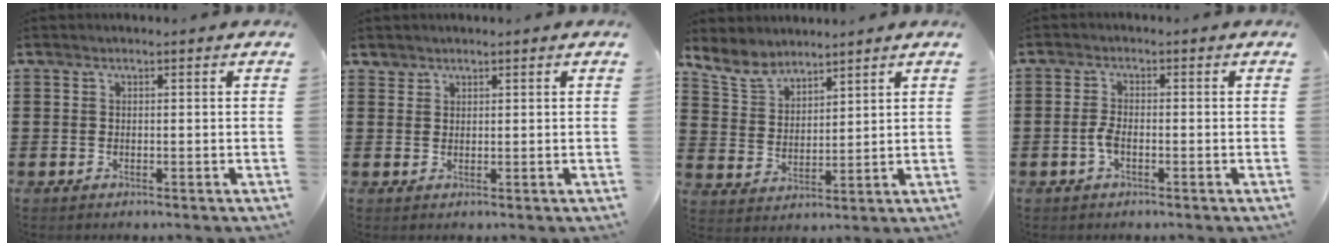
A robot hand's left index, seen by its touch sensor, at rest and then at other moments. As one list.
[{"total": 1.3, "force": [1.2, 0.5, 0.0], "torque": [-0.003, 0.000, 0.024]}, {"total": 5.7, "force": [5.0, 2.4, 1.6], "torque": [-0.054, -0.016, 0.092]}, {"total": 2.8, "force": [-1.1, 1.1, 2.4], "torque": [-0.067, -0.004, -0.026]}]